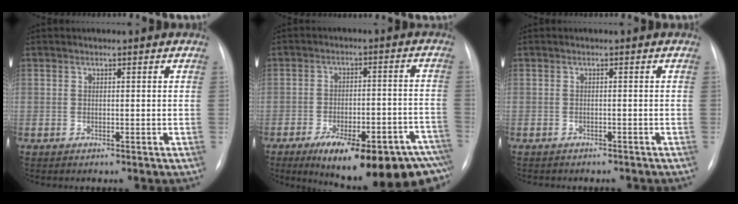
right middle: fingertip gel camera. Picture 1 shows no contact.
{"total": 20.3, "force": [-14.1, 5.4, 13.7], "torque": [-0.126, 0.022, -0.190]}
{"total": 4.0, "force": [-3.6, 1.4, 1.4], "torque": [-0.022, -0.006, -0.037]}